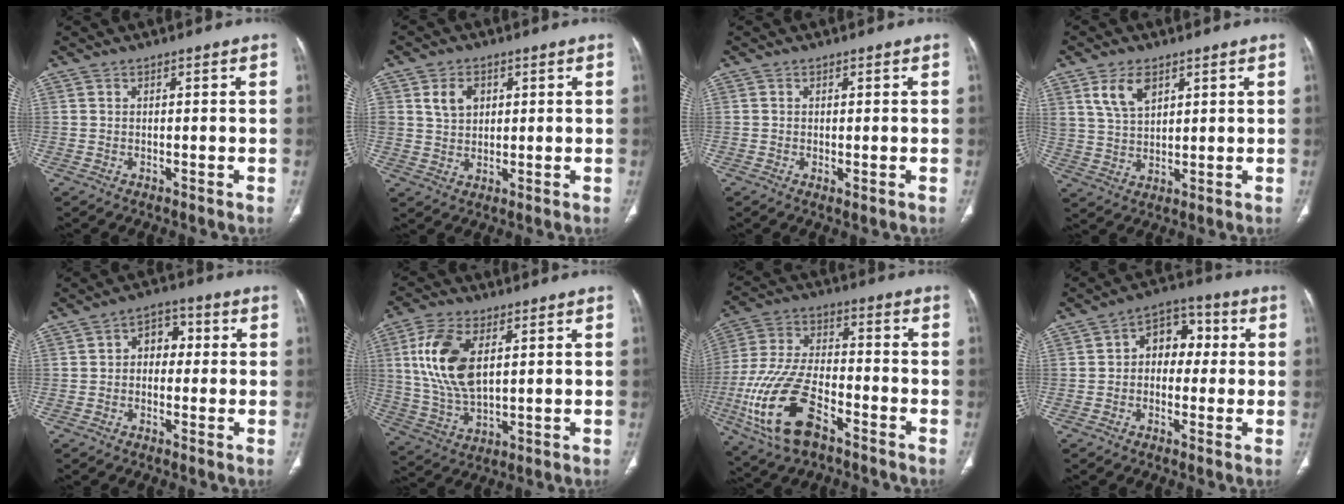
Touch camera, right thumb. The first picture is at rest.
{"total": 5.5, "force": [2.0, 4.1, 3.0], "torque": [-0.034, -0.009, 0.038]}
{"total": 1.1, "force": [-0.2, 0.4, 1.0], "torque": [-0.024, -0.006, -0.003]}
{"total": 6.9, "force": [3.6, 3.9, 4.3], "torque": [-0.072, -0.017, 0.077]}
{"total": 5.6, "force": [0.4, 4.1, 3.7], "torque": [-0.025, 0.018, -0.004]}
{"total": 13.7, "force": [3.7, 7.2, 11.1], "torque": [-0.228, -0.011, 0.077]}
{"total": 18.3, "force": [-8.2, 8.7, 13.9], "torque": [-0.293, 0.023, -0.151]}
{"total": 8.6, "force": [0.8, 6.2, 5.9], "torque": [-0.046, 0.029, 0.000]}